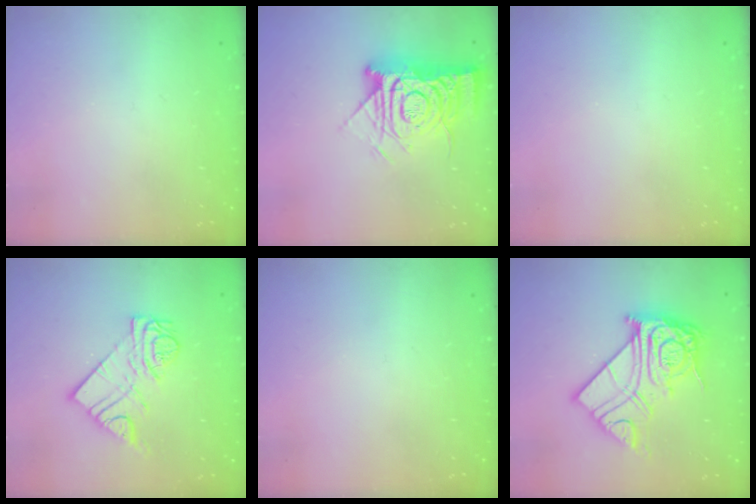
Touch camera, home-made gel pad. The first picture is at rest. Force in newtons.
{"total": 14.6, "press": 14.5, "slide": 1.5}
{"total": 0.0}
{"total": 11.0, "press": 11.0, "slide": 1.1}
{"total": 0.0}
{"total": 19.5, "press": 19.4, "slide": 1.6}